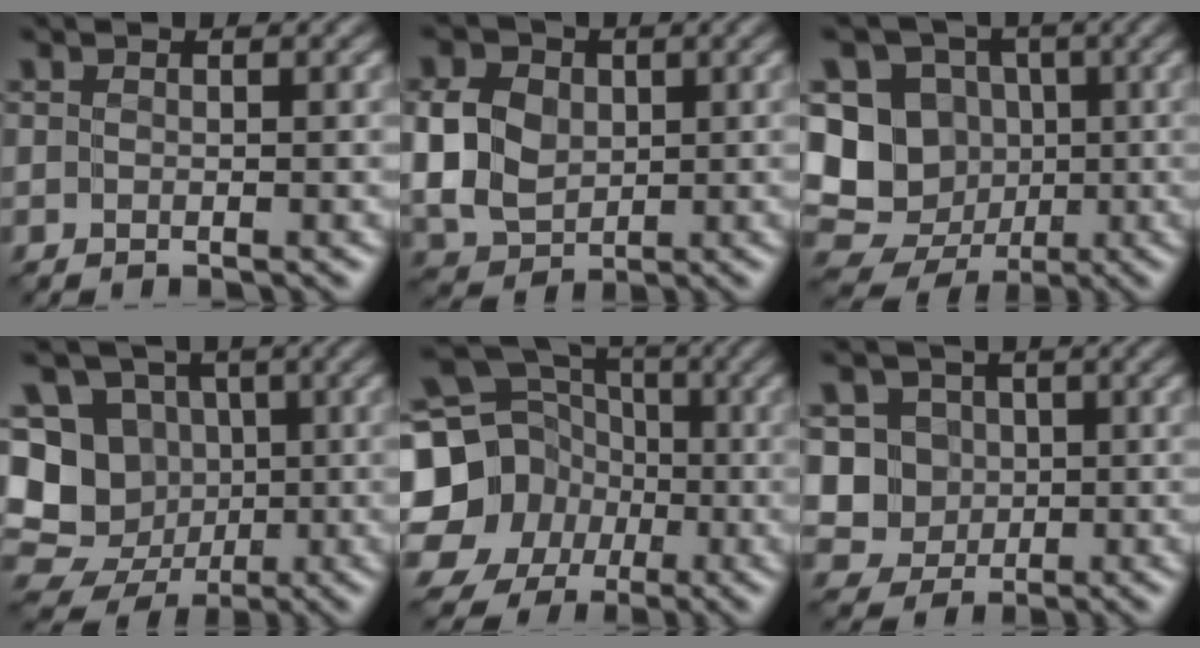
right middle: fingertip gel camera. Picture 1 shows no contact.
{"total": 5.0, "force": [0.7, 4.1, 2.8], "torque": [-0.070, 0.005, 0.014]}
{"total": 9.3, "force": [-0.2, 8.5, 3.6], "torque": [-0.054, 0.011, -0.035]}
{"total": 11.1, "force": [-0.4, 10.4, 3.8], "torque": [-0.090, 0.036, -0.035]}
{"total": 17.1, "force": [-2.8, 16.0, 5.4], "torque": [-0.155, 0.011, -0.082]}
{"total": 5.1, "force": [0.8, 4.8, 1.6], "torque": [-0.015, 0.014, 0.011]}